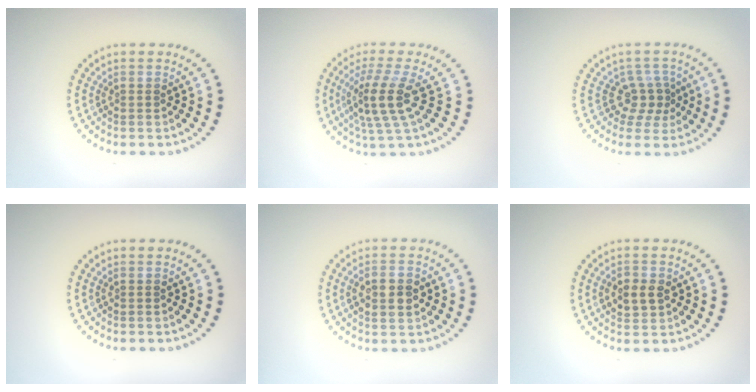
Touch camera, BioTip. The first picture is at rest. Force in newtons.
{"total": 4.1, "press": 3.1, "slide": 2.7}
{"total": 2.5, "press": 1.7, "slide": 1.9}
{"total": 0.0}
{"total": 2.6, "press": 2.6, "slide": 0.4}
{"total": 2.5, "press": 2.5, "slide": 0.4}